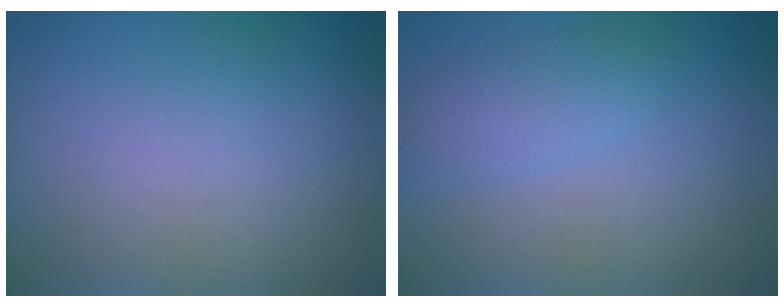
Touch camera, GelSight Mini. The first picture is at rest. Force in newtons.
{"total": 2.4, "press": 2.4, "slide": 0.1}